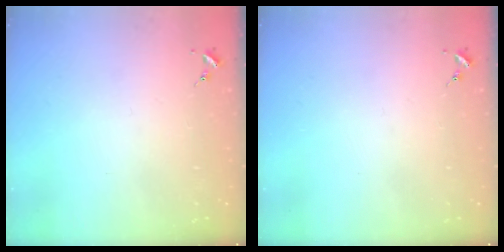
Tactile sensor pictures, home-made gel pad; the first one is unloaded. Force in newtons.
{"total": 0.0}